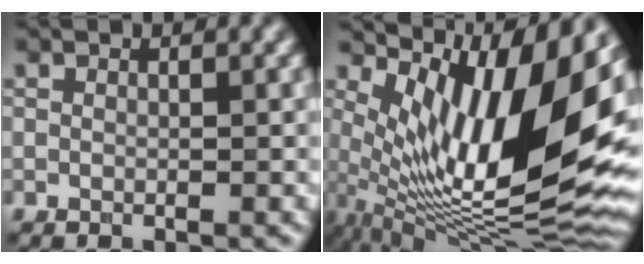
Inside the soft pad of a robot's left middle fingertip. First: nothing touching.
{"total": 14.3, "force": [4.0, 5.3, 12.7], "torque": [-0.223, -0.003, 0.073]}